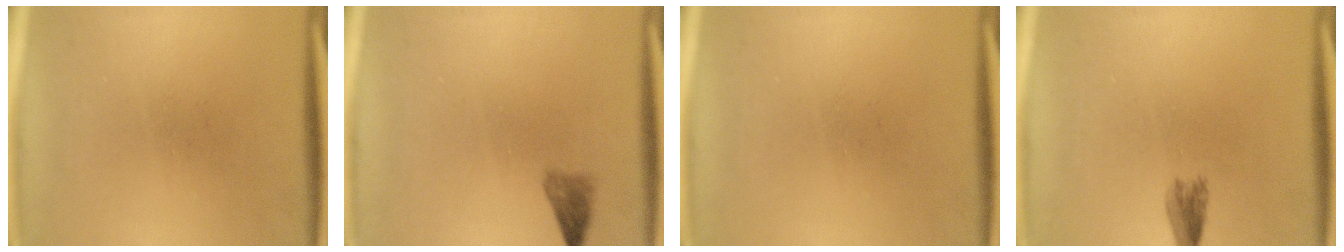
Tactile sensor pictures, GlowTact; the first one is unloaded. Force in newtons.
{"total": 1.7}
{"total": 0.0}
{"total": 2.3}